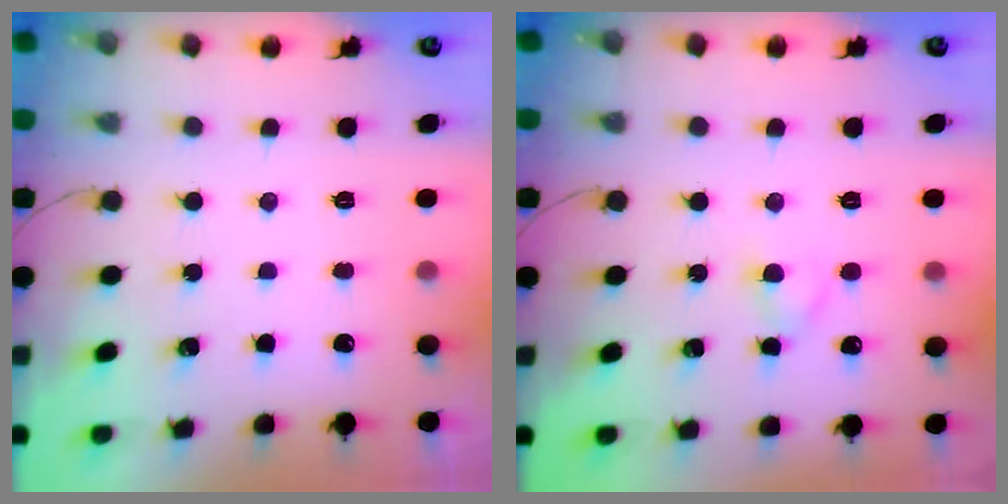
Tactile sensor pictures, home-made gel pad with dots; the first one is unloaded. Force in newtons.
{"total": 2.9, "press": 2.8, "slide": 0.8}